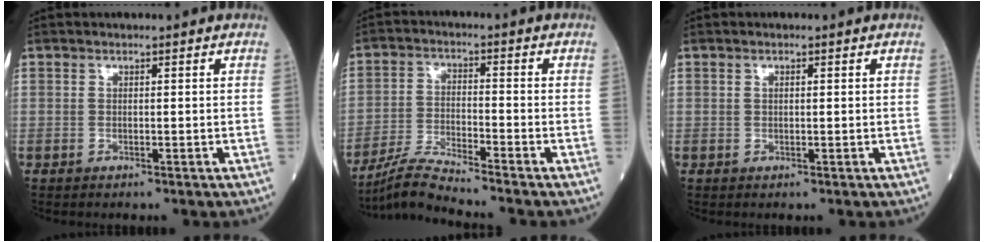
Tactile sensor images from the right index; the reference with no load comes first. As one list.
[{"total": 6.7, "force": [-6.2, -1.9, 1.8], "torque": [-0.048, -0.023, -0.118]}, {"total": 0.6, "force": [0.2, 0.2, 0.5], "torque": [-0.012, 0.001, 0.003]}]